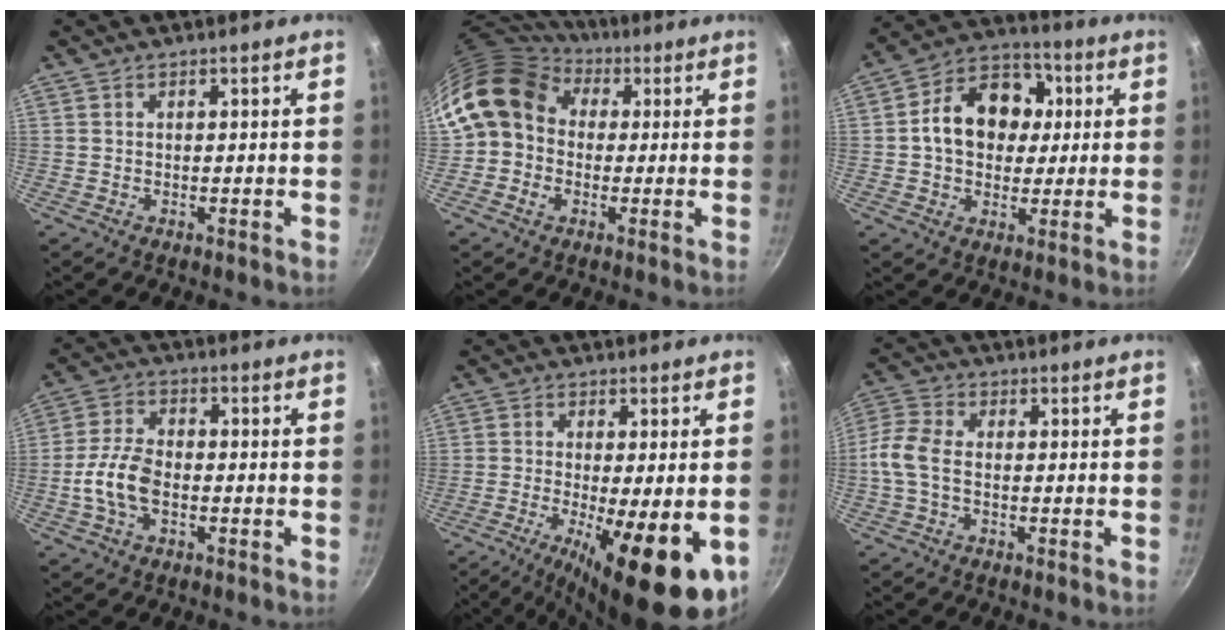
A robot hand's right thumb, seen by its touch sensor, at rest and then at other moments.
{"total": 13.1, "force": [2.9, 10.7, 7.0], "torque": [-0.109, 0.015, 0.032]}
{"total": 14.9, "force": [1.8, 11.5, 9.2], "torque": [-0.114, 0.022, 0.013]}
{"total": 8.6, "force": [-2.0, 4.8, 6.9], "torque": [-0.135, 0.024, -0.046]}
{"total": 16.2, "force": [-5.1, 4.5, 14.7], "torque": [-0.229, -0.015, -0.071]}
{"total": 6.8, "force": [-1.1, 4.0, 5.4], "torque": [-0.123, 0.022, -0.039]}